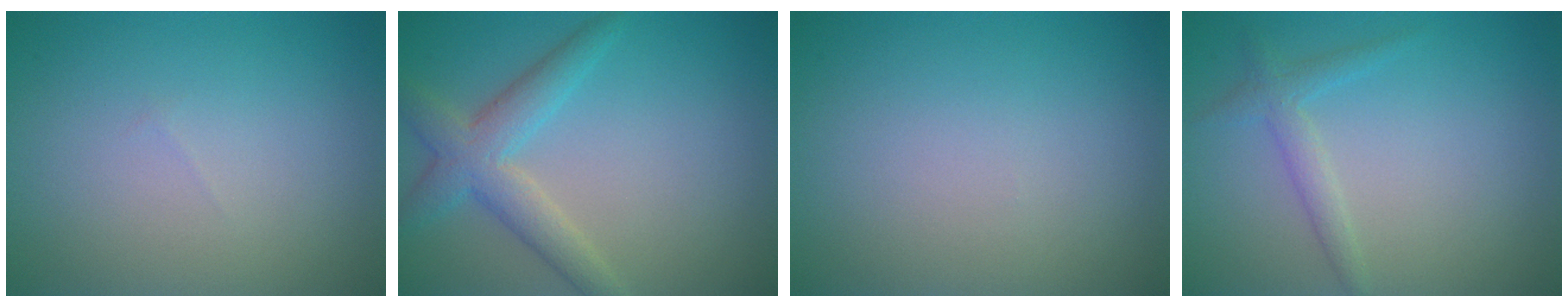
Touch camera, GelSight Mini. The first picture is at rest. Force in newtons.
{"total": 4.0, "press": 4.0, "slide": 0.2}
{"total": 0.0}
{"total": 1.9, "press": 1.9, "slide": 0.2}